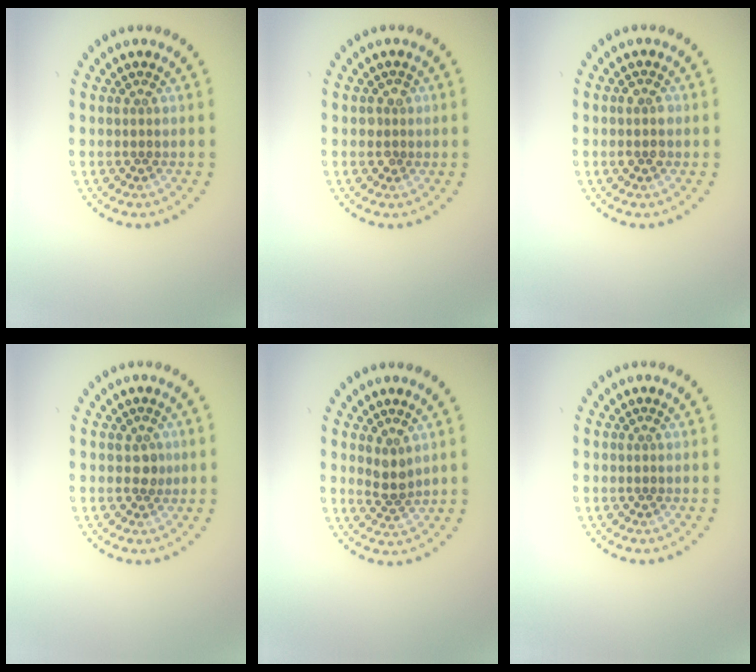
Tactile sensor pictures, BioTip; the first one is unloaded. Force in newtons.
{"total": 1.1, "press": 1.0, "slide": 0.4}
{"total": 1.5, "press": 1.5, "slide": 0.1}
{"total": 1.0, "press": 0.8, "slide": 0.5}
{"total": 1.8, "press": 1.5, "slide": 1.1}
{"total": 0.0}